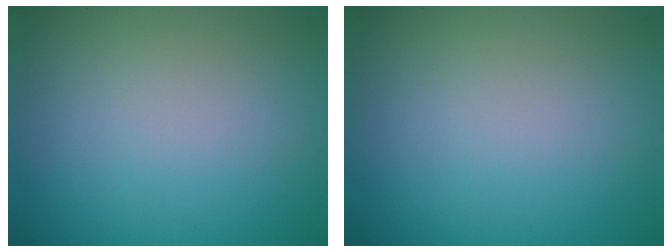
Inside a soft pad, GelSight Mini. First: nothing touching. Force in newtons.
{"total": 0.0}